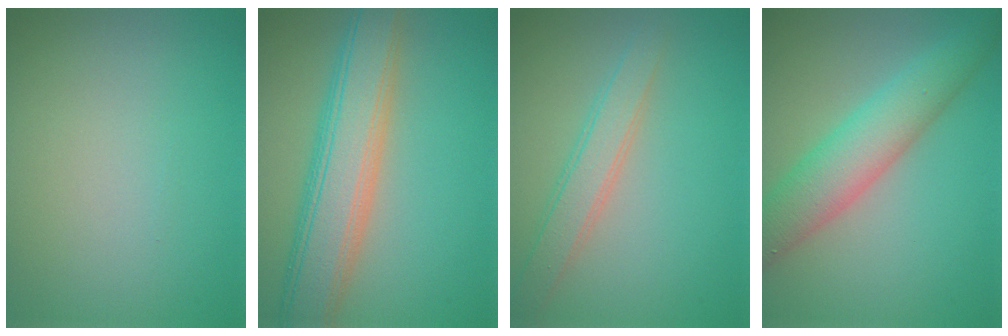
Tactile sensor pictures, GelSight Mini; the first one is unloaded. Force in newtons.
{"total": 7.4, "press": 7.4, "slide": 0.1}
{"total": 2.9, "press": 2.9, "slide": 0.1}
{"total": 6.0, "press": 6.0, "slide": 0.1}